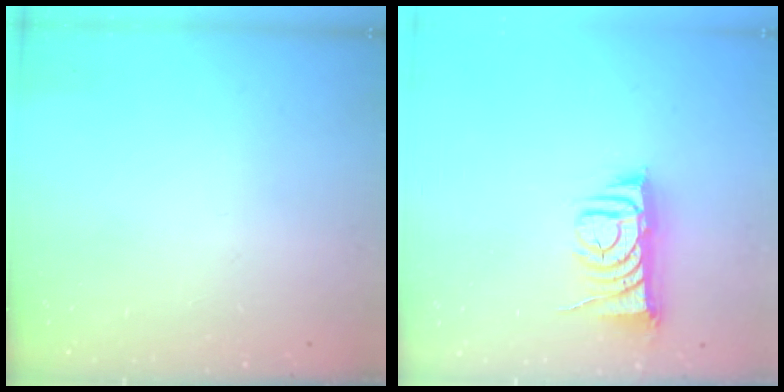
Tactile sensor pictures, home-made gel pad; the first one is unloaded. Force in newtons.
{"total": 8.3, "press": 8.2, "slide": 1.0}